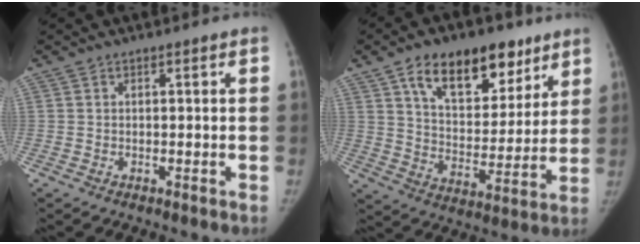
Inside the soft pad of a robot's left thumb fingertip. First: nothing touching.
{"total": 19.0, "force": [11.1, 10.4, 11.4], "torque": [-0.125, -0.041, 0.181]}